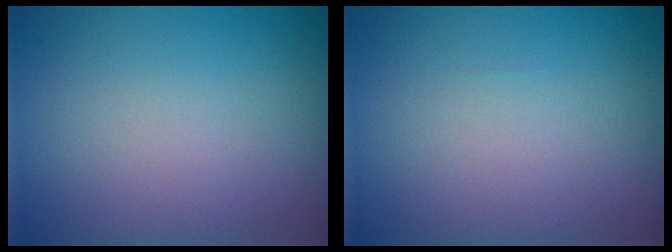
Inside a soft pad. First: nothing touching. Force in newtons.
{"total": 0.0}